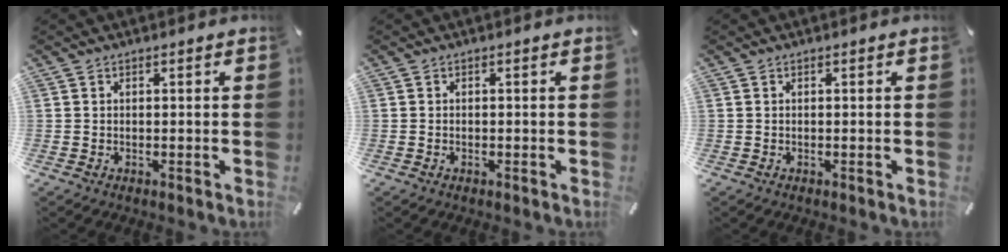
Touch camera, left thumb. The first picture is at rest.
{"total": 0.6, "force": [-0.3, 0.3, 0.4], "torque": [-0.007, 0.000, -0.006]}
{"total": 0.0}